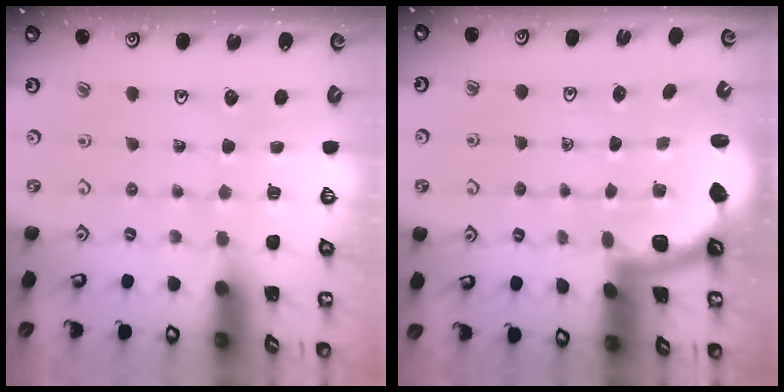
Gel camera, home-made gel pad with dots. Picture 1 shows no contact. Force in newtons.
{"total": 1.8, "press": 1.8, "slide": 0.1}